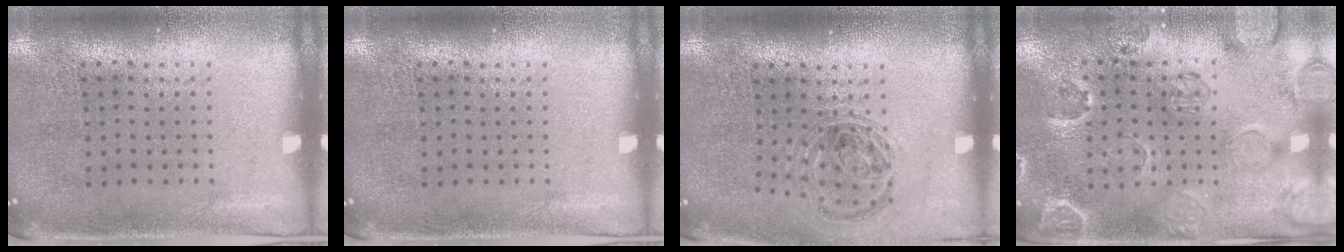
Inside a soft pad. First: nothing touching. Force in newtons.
{"total": 0.0}
{"total": 1.0, "press": 1.0, "slide": 0.2}
{"total": 2.4, "press": 2.1, "slide": 1.3}